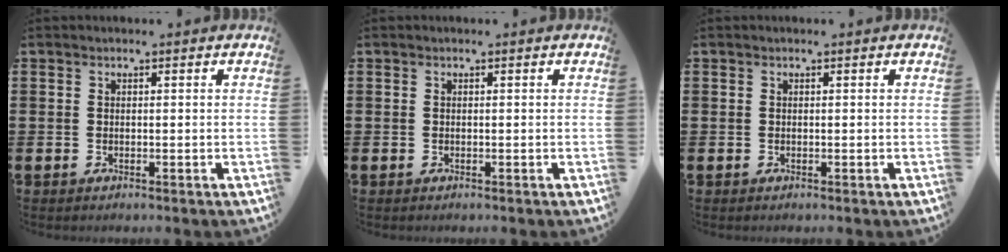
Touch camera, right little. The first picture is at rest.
{"total": 0.0}
{"total": 0.0}